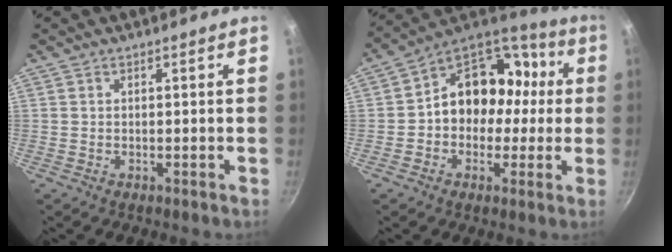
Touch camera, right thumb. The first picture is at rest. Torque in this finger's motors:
{"motor_torque": [2.14, 2.37, 1.42, -0.48, 0.09]}